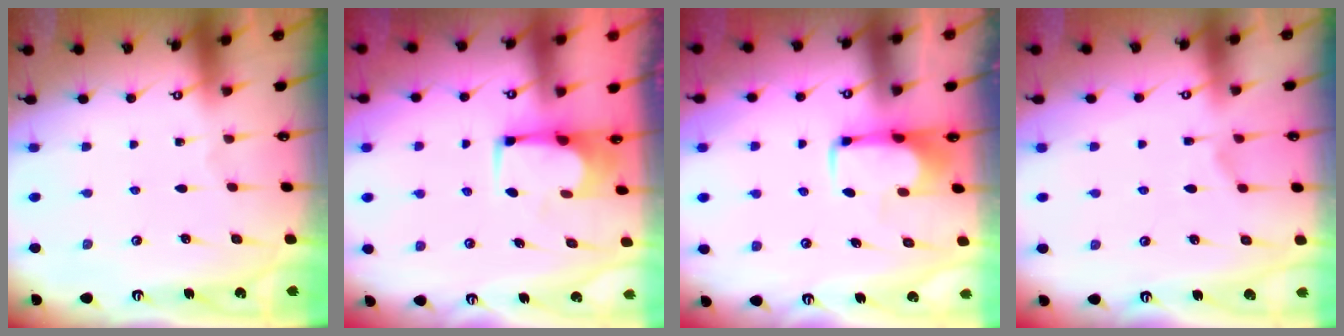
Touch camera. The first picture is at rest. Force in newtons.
{"total": 1.7, "press": 1.7, "slide": 0.3}
{"total": 1.9, "press": 1.8, "slide": 0.4}
{"total": 1.8, "press": 1.3, "slide": 1.3}